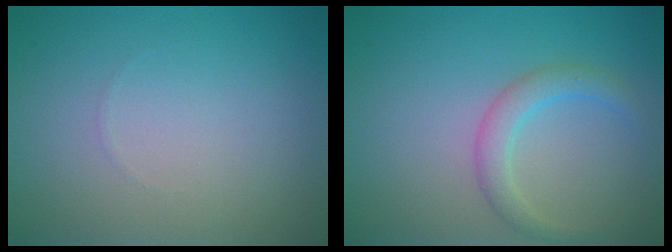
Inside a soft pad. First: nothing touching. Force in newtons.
{"total": 2.3, "press": 2.3, "slide": 0.0}